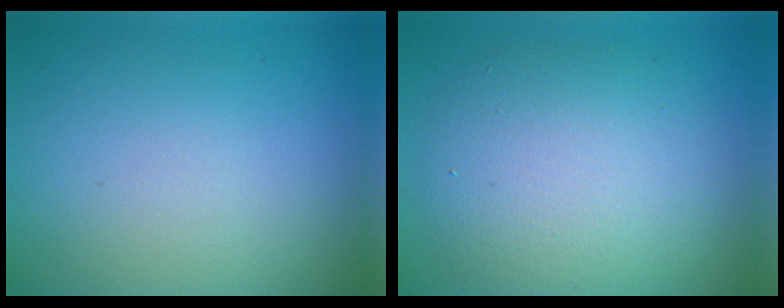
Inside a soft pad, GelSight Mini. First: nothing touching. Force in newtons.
{"total": 7.5, "press": 7.4, "slide": 0.9}